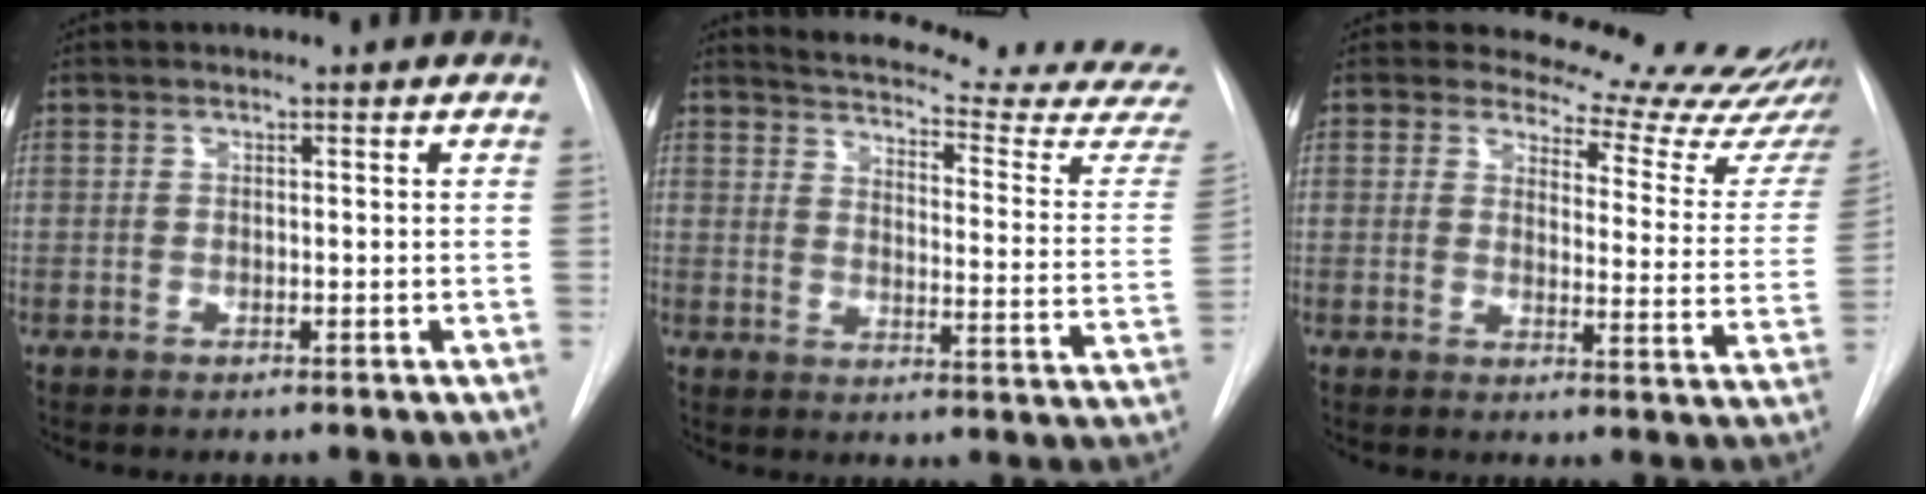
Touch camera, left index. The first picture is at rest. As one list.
[{"total": 22.6, "force": [21.8, 1.4, 5.9], "torque": [-0.080, -0.135, 0.242]}, {"total": 17.4, "force": [16.8, 3.6, 3.0], "torque": [-0.004, -0.119, 0.160]}]